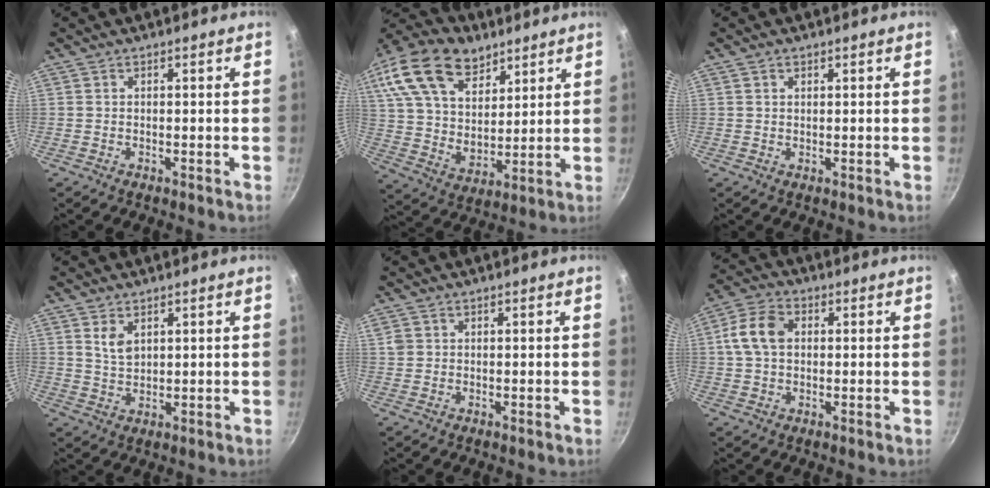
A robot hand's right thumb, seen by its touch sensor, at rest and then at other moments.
{"total": 24.1, "force": [13.1, 15.1, 13.5], "torque": [-0.248, -0.015, 0.238]}
{"total": 1.3, "force": [0.8, 0.9, 0.5], "torque": [-0.003, -0.002, 0.013]}
{"total": 4.1, "force": [1.9, 2.5, 2.7], "torque": [-0.044, -0.014, 0.041]}
{"total": 1.5, "force": [0.6, 1.3, 0.5], "torque": [-0.008, 0.004, 0.012]}
{"total": 8.3, "force": [1.2, 5.9, 5.6], "torque": [-0.102, 0.017, 0.013]}